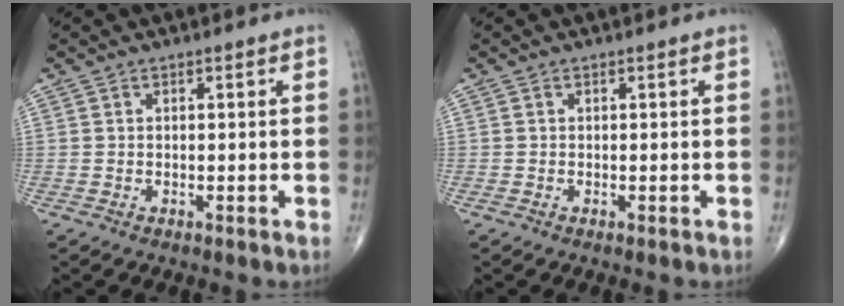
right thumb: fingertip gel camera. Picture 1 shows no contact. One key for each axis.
{"total": 0.0}